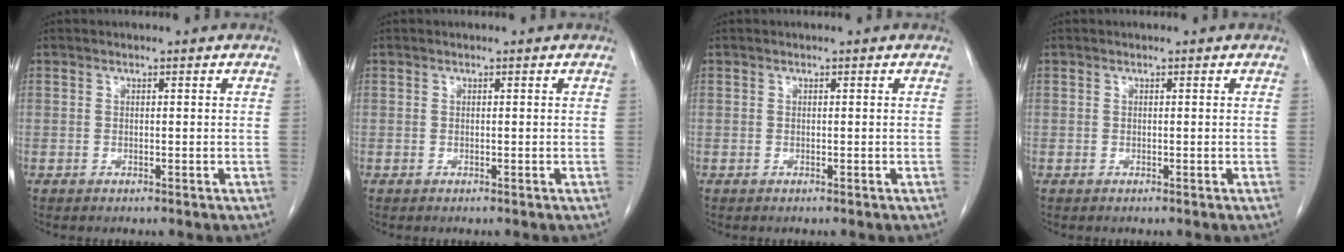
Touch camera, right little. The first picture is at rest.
{"total": 0.0}
{"total": 0.0}
{"total": 0.0}